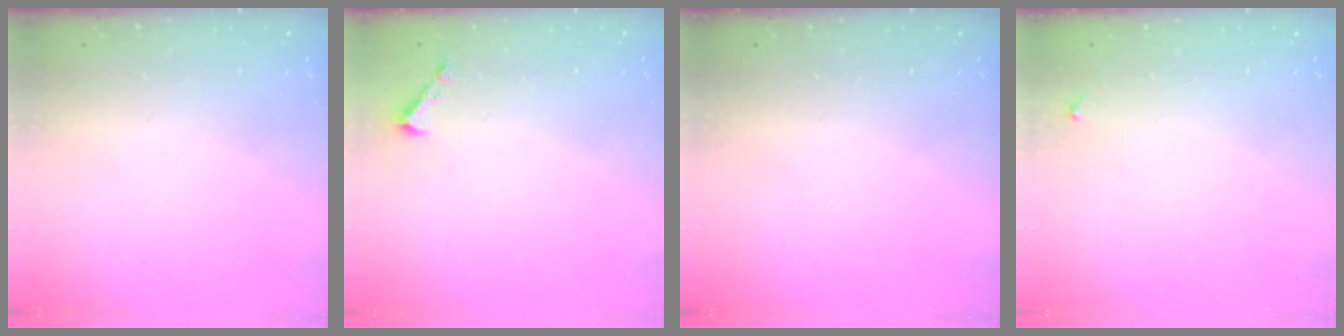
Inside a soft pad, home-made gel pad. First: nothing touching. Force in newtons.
{"total": 1.6, "press": 1.6, "slide": 0.1}
{"total": 0.0}
{"total": 3.3, "press": 3.2, "slide": 0.3}